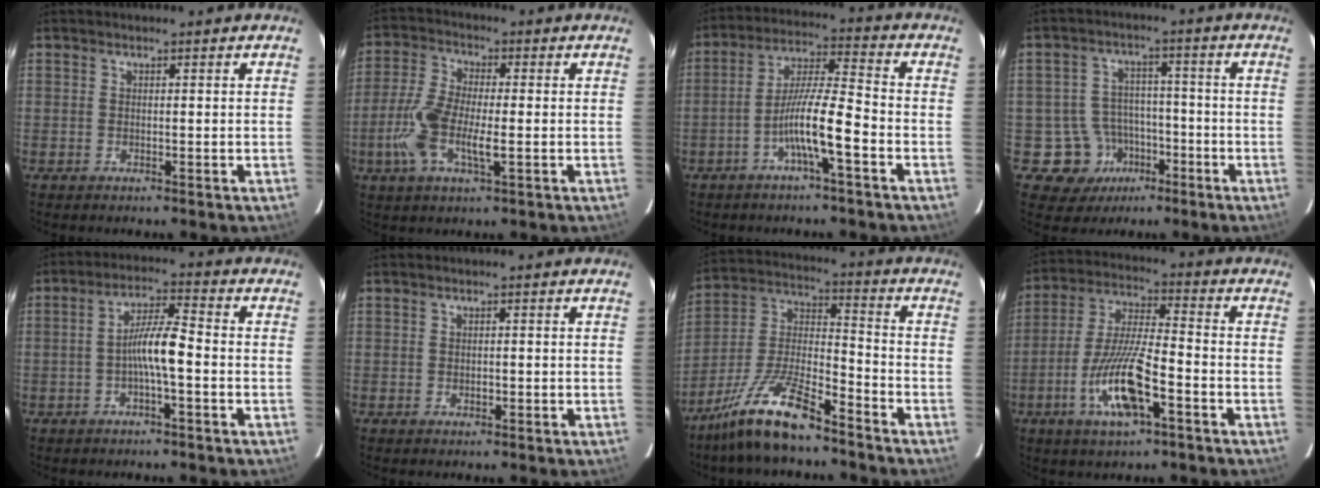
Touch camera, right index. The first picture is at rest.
{"total": 9.4, "force": [-2.1, 2.7, 8.8], "torque": [-0.193, 0.001, -0.040]}
{"total": 9.4, "force": [-3.9, 0.3, 8.6], "torque": [-0.163, 0.013, -0.073]}
{"total": 8.6, "force": [-3.2, 8.0, 0.5], "torque": [-0.002, 0.020, -0.039]}
{"total": 6.4, "force": [-1.3, 0.6, 6.2], "torque": [-0.116, 0.017, -0.026]}
{"total": 0.9, "force": [-0.2, 0.5, 0.6], "torque": [-0.013, 0.000, -0.002]}
{"total": 13.6, "force": [-10.3, 2.3, 8.7], "torque": [-0.183, -0.003, -0.192]}
{"total": 12.4, "force": [-5.1, 2.3, 11.1], "torque": [-0.225, -0.007, -0.091]}